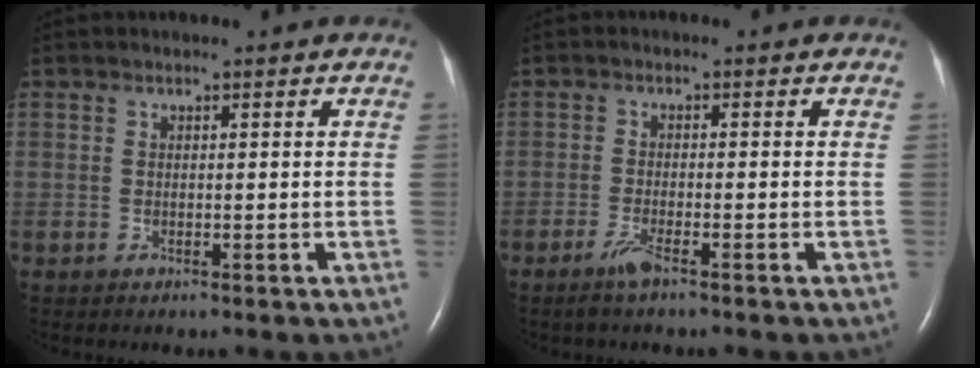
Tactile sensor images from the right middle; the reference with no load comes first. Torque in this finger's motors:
{"motor_torque": [0.56, -0.56, 0.07, 0.03]}